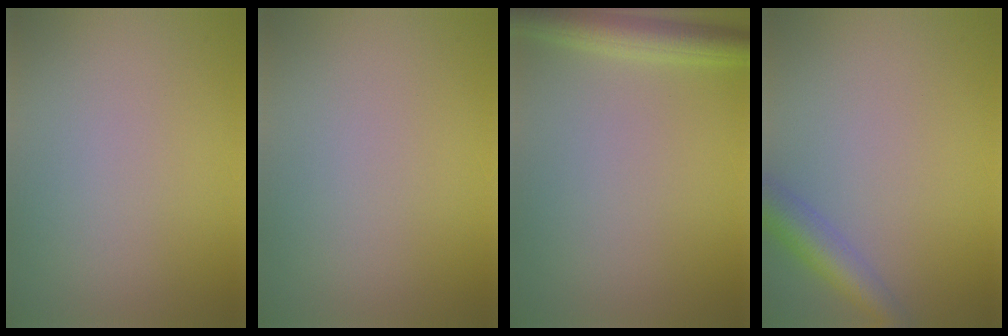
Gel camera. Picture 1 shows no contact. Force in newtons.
{"total": 0.0}
{"total": 3.4, "press": 3.4, "slide": 0.2}
{"total": 3.5, "press": 3.5, "slide": 0.1}